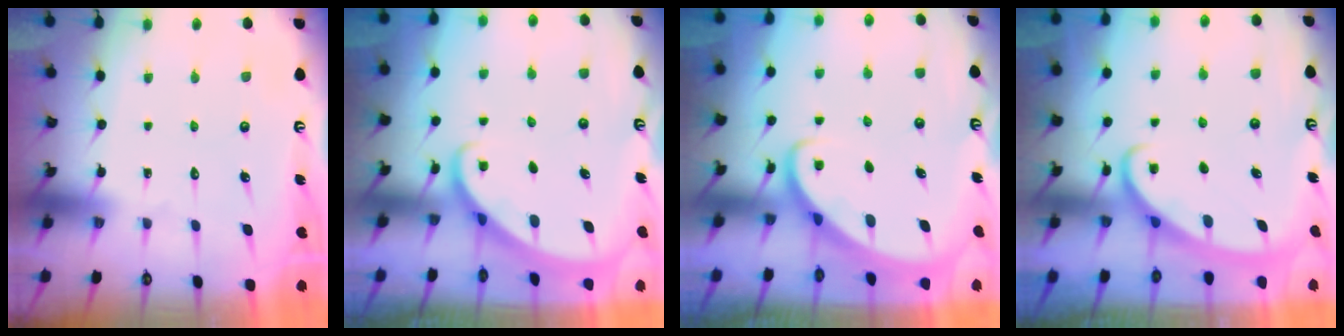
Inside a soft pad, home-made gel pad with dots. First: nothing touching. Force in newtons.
{"total": 1.9, "press": 1.9, "slide": 0.0}
{"total": 2.4, "press": 2.4, "slide": 0.3}
{"total": 2.6, "press": 2.5, "slide": 0.4}